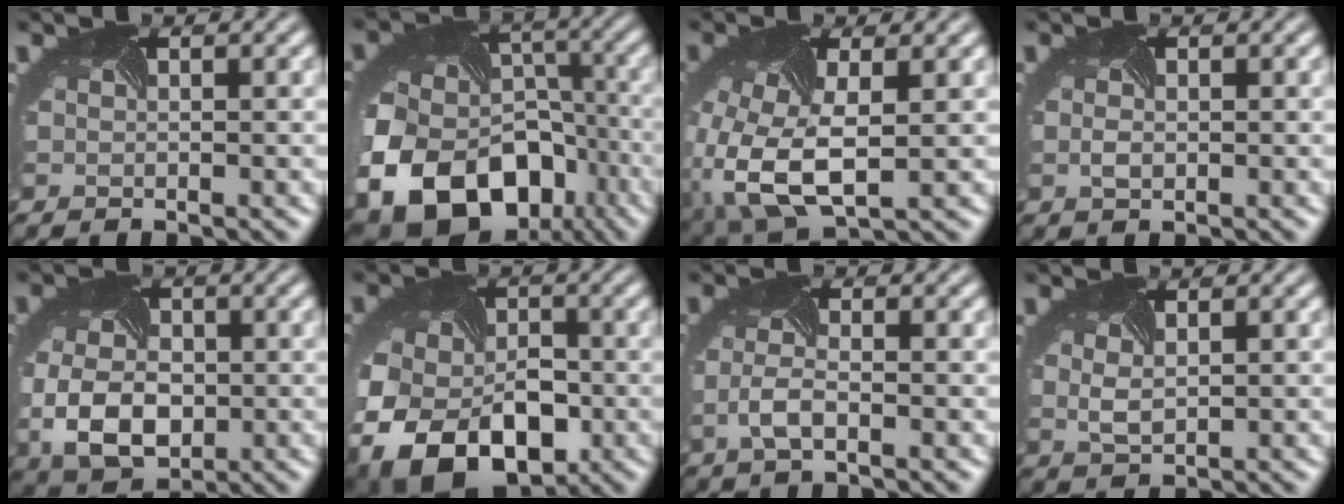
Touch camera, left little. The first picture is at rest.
{"total": 18.7, "force": [-8.7, 14.0, 8.9], "torque": [-0.181, -0.063, -0.121]}
{"total": 9.1, "force": [-2.6, 4.8, 7.3], "torque": [-0.187, -0.026, -0.043]}
{"total": 0.9, "force": [-0.3, 0.6, 0.6], "torque": [-0.021, -0.003, -0.002]}
{"total": 6.9, "force": [-1.2, 4.7, 4.9], "torque": [-0.104, -0.016, -0.014]}
{"total": 13.4, "force": [-4.3, 9.8, 8.1], "torque": [-0.155, -0.038, -0.059]}
{"total": 2.2, "force": [-1.0, 0.7, 1.8], "torque": [-0.051, -0.005, -0.021]}
{"total": 1.7, "force": [0.6, 0.9, 1.3], "torque": [-0.033, -0.004, 0.018]}